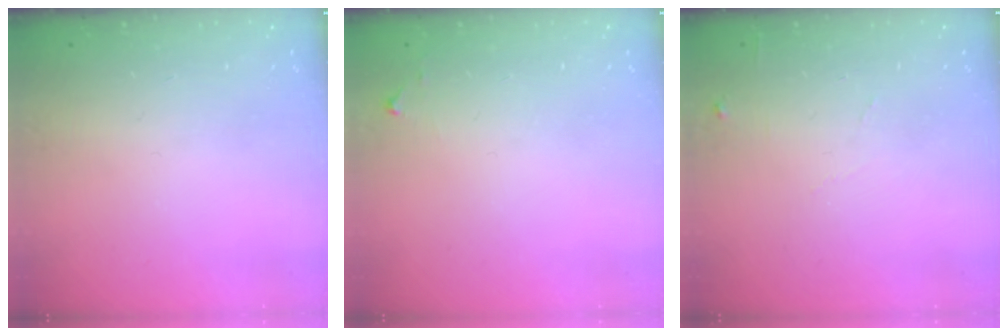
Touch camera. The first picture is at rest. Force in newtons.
{"total": 5.0, "press": 5.0, "slide": 0.7}
{"total": 4.6, "press": 4.6, "slide": 0.6}